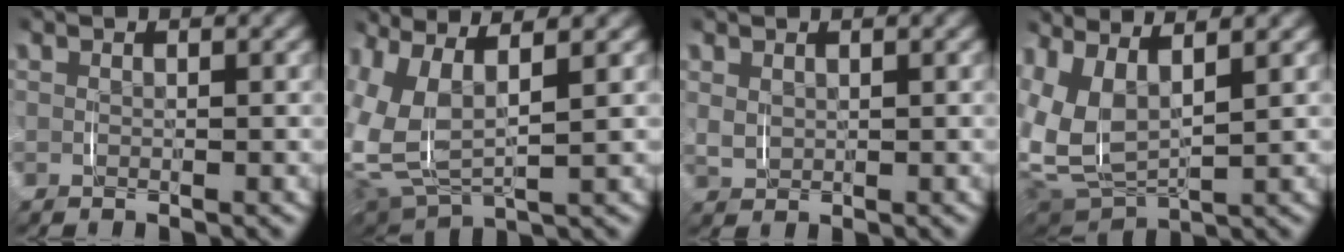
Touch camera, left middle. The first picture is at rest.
{"total": 10.8, "force": [1.5, 8.4, 6.6], "torque": [-0.193, -0.024, 0.023]}
{"total": 1.4, "force": [0.5, 1.1, 0.7], "torque": [-0.025, -0.003, 0.013]}
{"total": 10.3, "force": [1.1, 8.1, 6.3], "torque": [-0.190, -0.022, 0.012]}